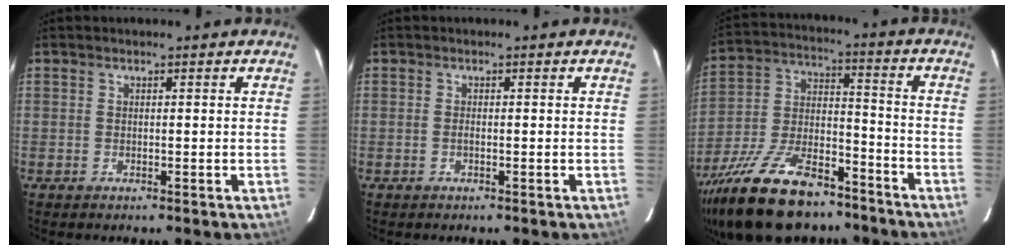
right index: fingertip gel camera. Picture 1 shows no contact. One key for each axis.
{"total": 0.5, "fx": -0.2, "fy": 0.1, "fz": 0.5, "tx": -0.009, "ty": 0.001, "tz": -0.005}
{"total": 23.8, "fx": -17.1, "fy": 10.1, "fz": 13.2, "tx": -0.268, "ty": -0.009, "tz": -0.274}